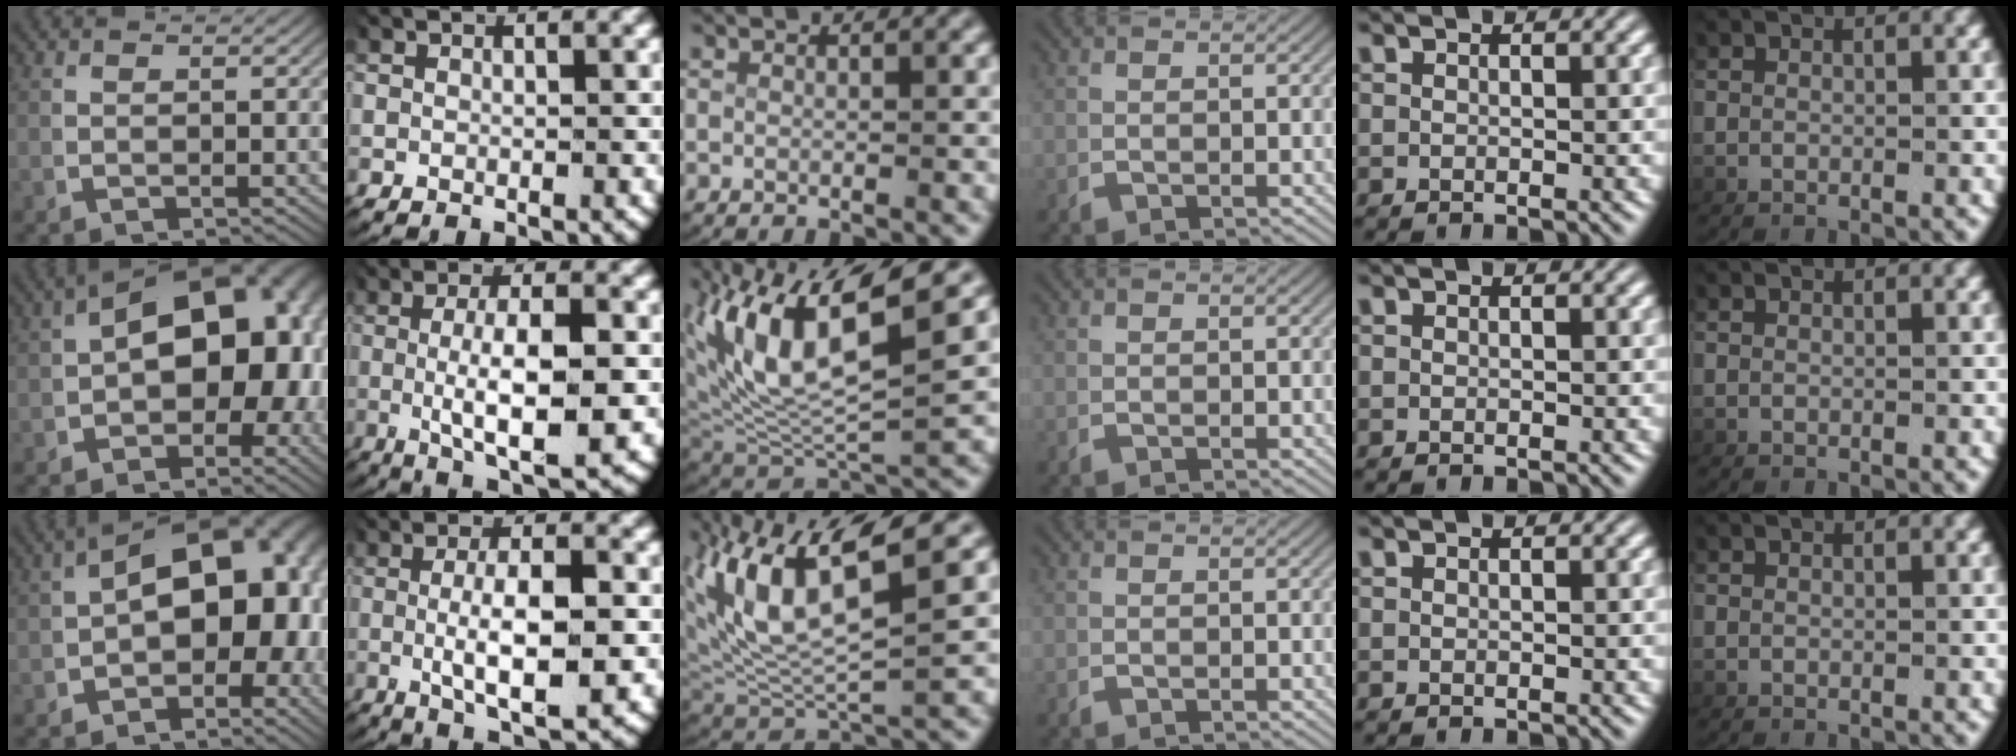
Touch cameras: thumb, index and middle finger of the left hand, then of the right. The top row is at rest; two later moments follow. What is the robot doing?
{"motion": "lift_and_place", "object": "ribbon"}